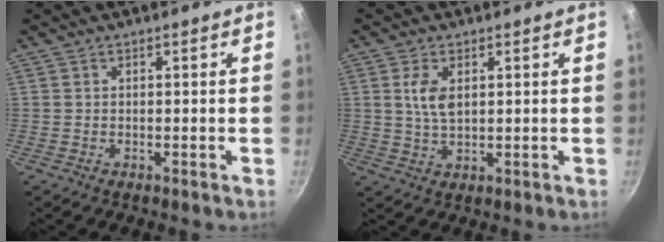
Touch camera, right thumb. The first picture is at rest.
{"total": 5.3, "force": [1.4, 2.8, 4.2], "torque": [-0.080, -0.006, 0.030]}